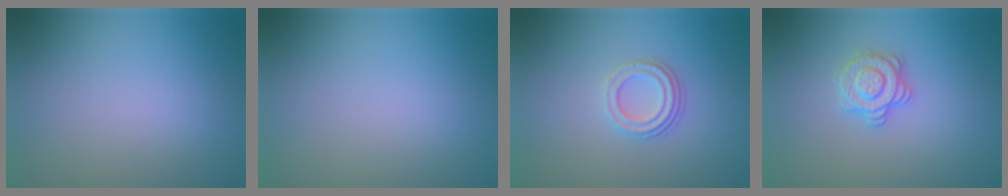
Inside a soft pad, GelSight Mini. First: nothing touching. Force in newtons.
{"total": 0.0}
{"total": 3.2, "press": 2.3, "slide": 2.2}
{"total": 2.8, "press": 2.7, "slide": 0.9}